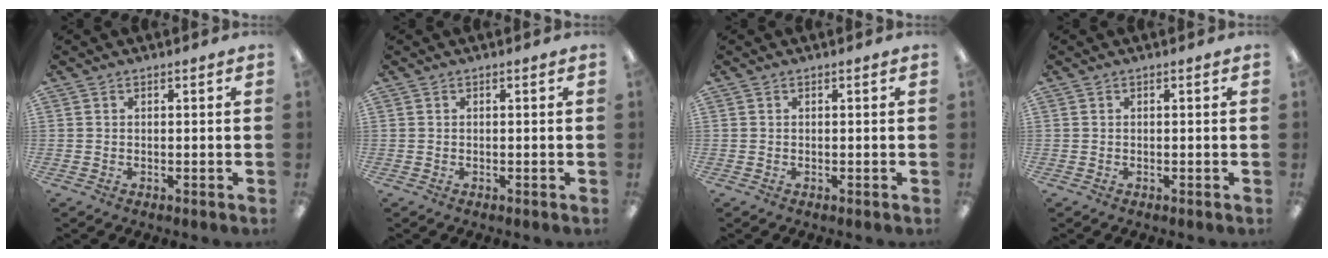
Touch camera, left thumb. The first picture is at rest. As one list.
[{"total": 0.0}, {"total": 0.0}, {"total": 0.0}]